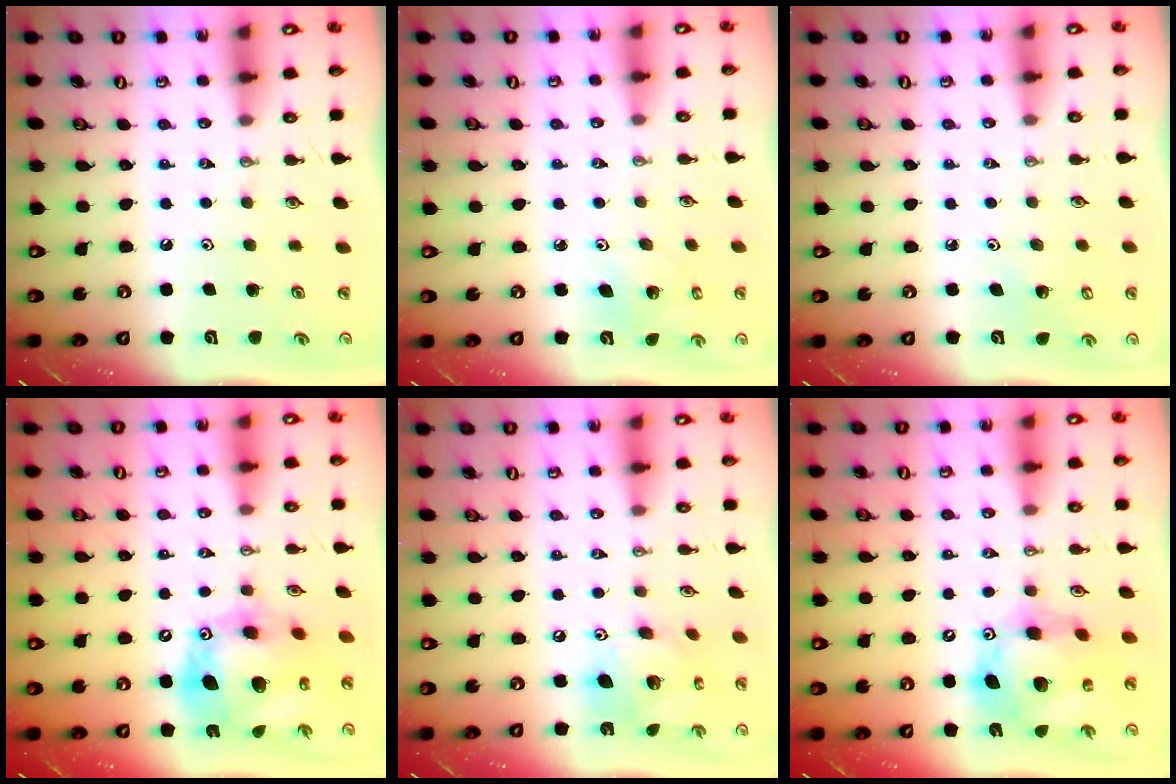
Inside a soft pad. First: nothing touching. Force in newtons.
{"total": 4.5, "press": 4.5, "slide": 0.2}
{"total": 2.5, "press": 2.5, "slide": 0.2}
{"total": 17.9, "press": 17.8, "slide": 1.8}
{"total": 14.0, "press": 13.9, "slide": 1.5}
{"total": 15.7, "press": 15.6, "slide": 1.4}